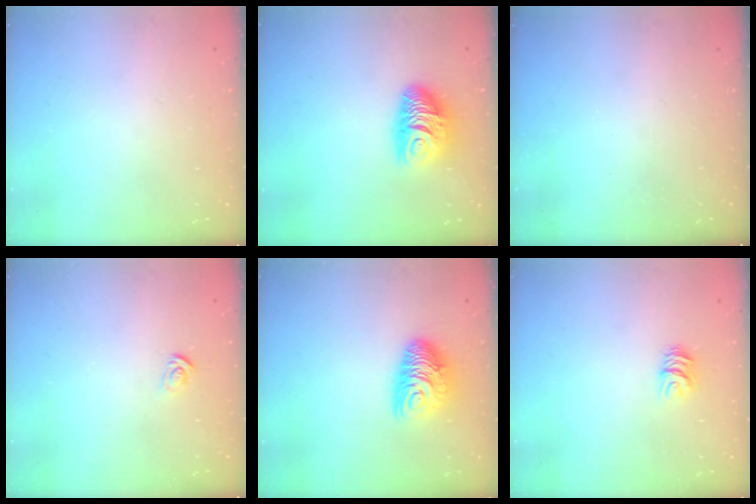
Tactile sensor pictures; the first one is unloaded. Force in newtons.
{"total": 10.2, "press": 10.2, "slide": 0.6}
{"total": 0.0}
{"total": 2.6, "press": 2.6, "slide": 0.2}
{"total": 10.1, "press": 10.1, "slide": 0.6}
{"total": 6.1, "press": 6.1, "slide": 0.3}